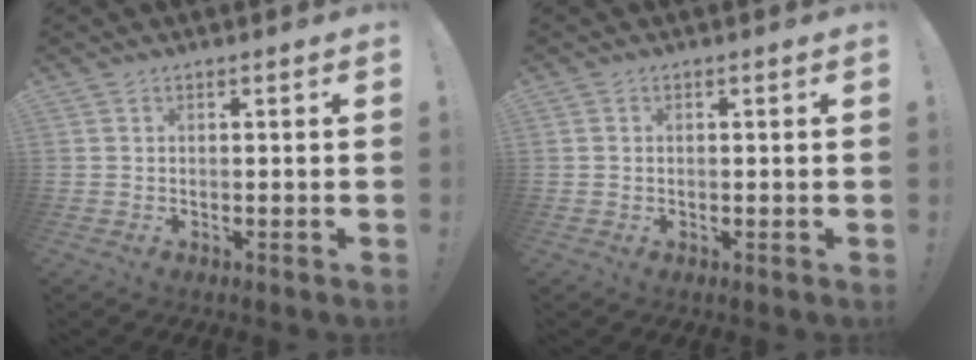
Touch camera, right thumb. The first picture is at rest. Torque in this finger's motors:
{"motor_torque": [-0.32, 0.02, -0.14, 0.37, -0.10]}